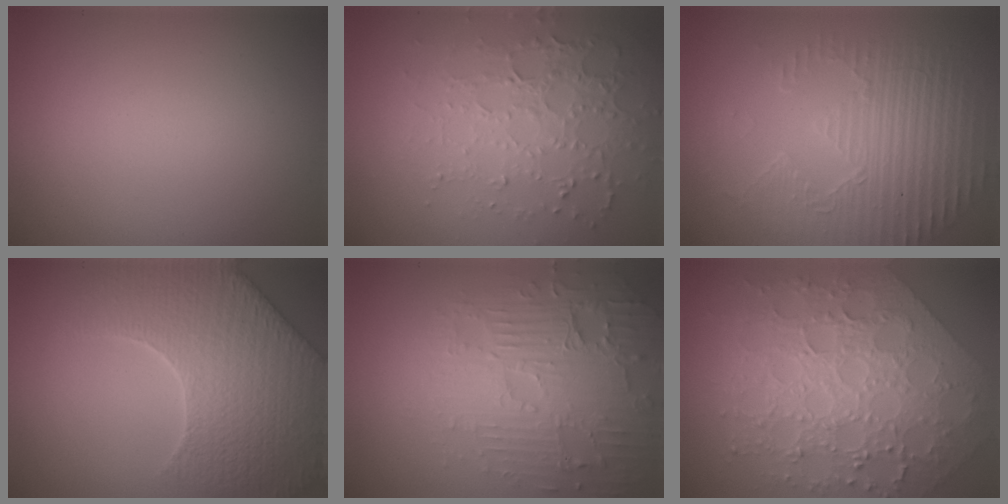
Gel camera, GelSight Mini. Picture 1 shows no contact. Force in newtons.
{"total": 3.5, "press": 3.3, "slide": 1.2}
{"total": 5.5, "press": 3.6, "slide": 4.1}
{"total": 7.1, "press": 5.9, "slide": 4.0}
{"total": 4.6, "press": 4.1, "slide": 1.9}
{"total": 8.3, "press": 6.2, "slide": 5.5}